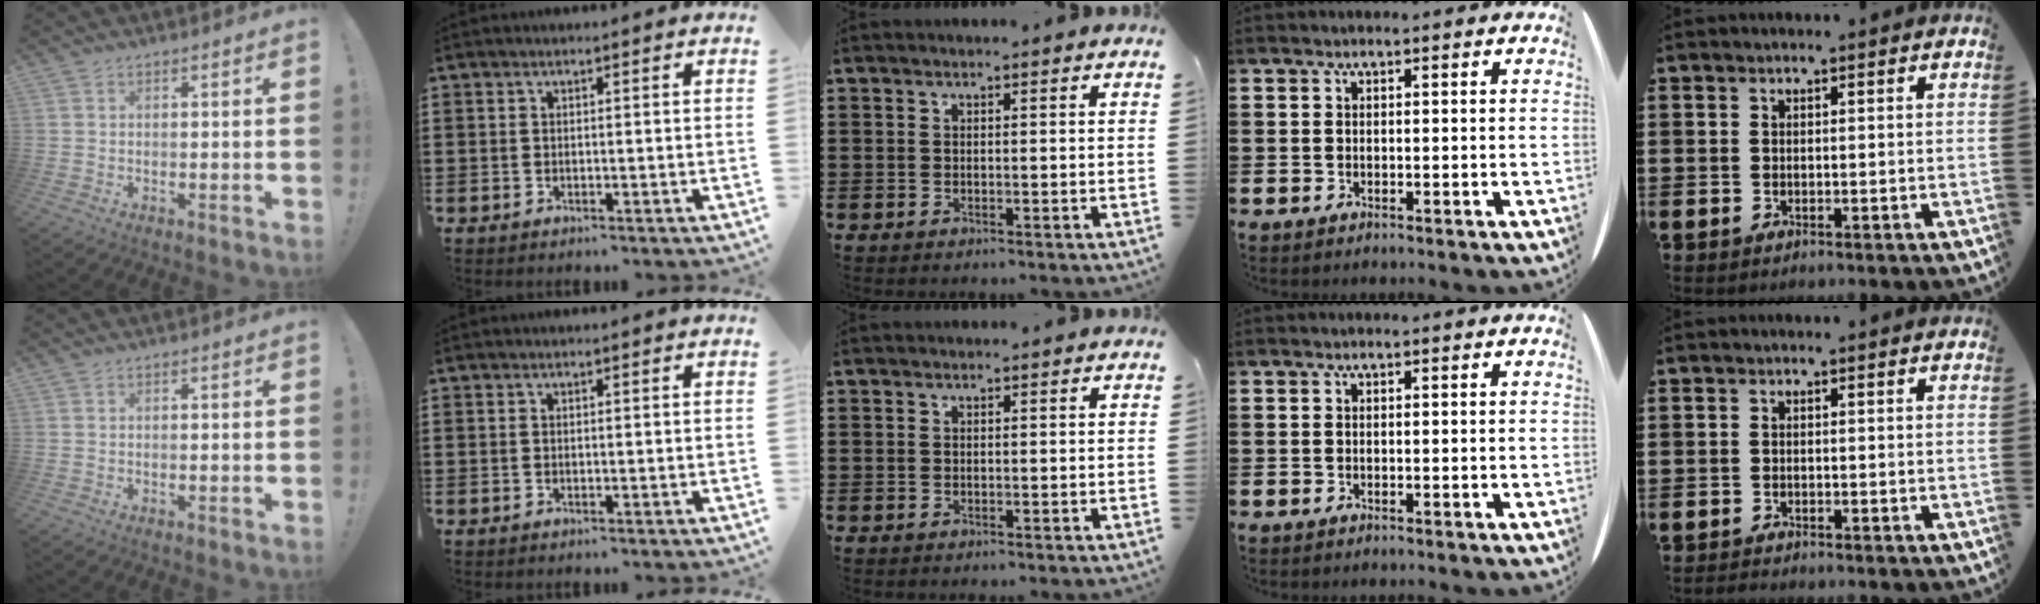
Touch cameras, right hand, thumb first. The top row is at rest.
{"little": {"total": 0.6, "force": [-0.6, 0.1, 0.0], "torque": [-0.003, -0.003, -0.013]}}